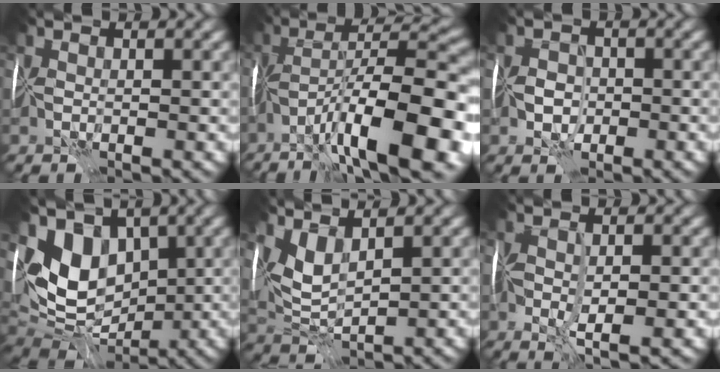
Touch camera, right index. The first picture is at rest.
{"total": 13.0, "force": [-6.7, 2.3, 10.9], "torque": [-0.169, 0.002, -0.112]}
{"total": 1.1, "force": [-0.8, 0.6, 0.3], "torque": [0.005, -0.003, -0.019]}
{"total": 8.1, "force": [1.6, 5.7, 5.5], "torque": [-0.093, -0.016, 0.026]}
{"total": 2.6, "force": [1.6, 0.6, 1.9], "torque": [-0.040, -0.008, 0.038]}
{"total": 2.0, "force": [-0.7, 0.0, 1.8], "torque": [-0.034, -0.011, -0.009]}